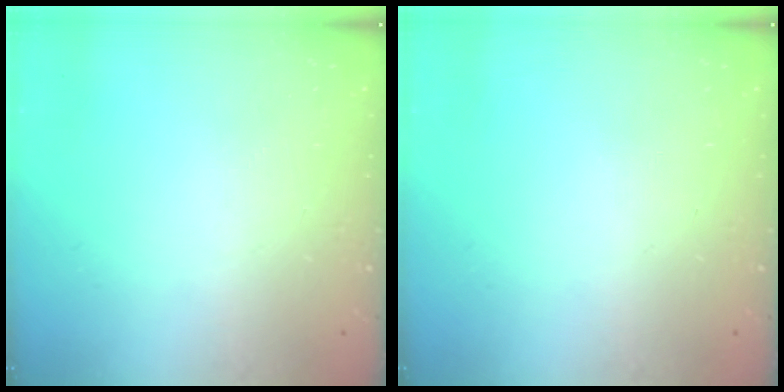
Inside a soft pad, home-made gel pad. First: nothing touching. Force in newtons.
{"total": 0.0}